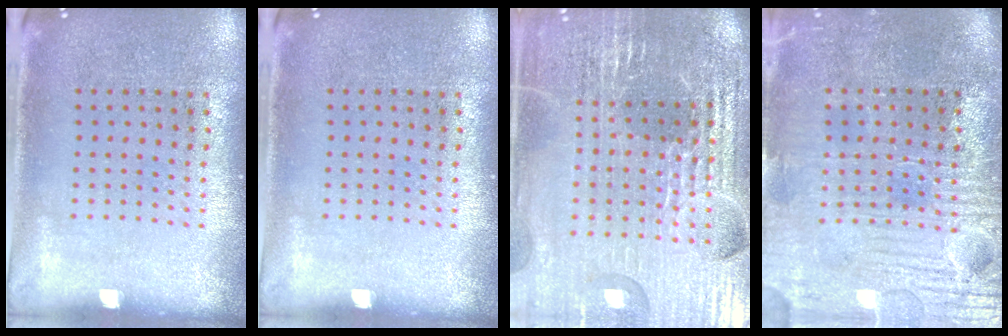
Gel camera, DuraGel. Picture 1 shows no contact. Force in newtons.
{"total": 0.0}
{"total": 5.2, "press": 4.8, "slide": 2.0}
{"total": 4.0, "press": 3.8, "slide": 1.2}